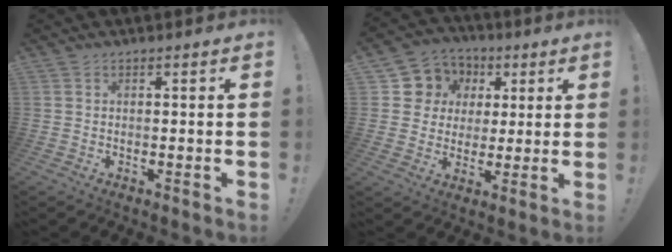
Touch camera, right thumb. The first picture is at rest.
{"total": 9.5, "force": [2.3, 9.0, 2.0], "torque": [-0.029, -0.012, 0.052]}